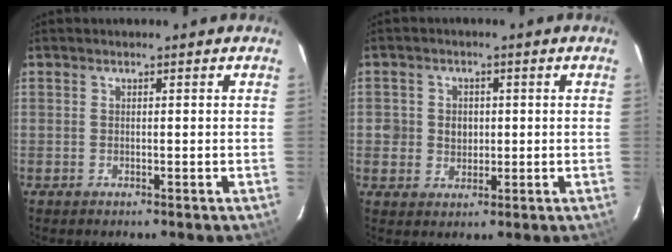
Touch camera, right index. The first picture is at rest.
{"total": 4.2, "force": [-0.1, 4.0, 1.4], "torque": [-0.029, 0.009, 0.001]}